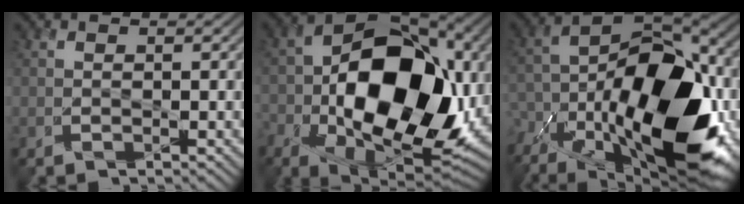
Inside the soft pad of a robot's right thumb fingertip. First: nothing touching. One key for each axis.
{"total": 18.2, "fx": -2.2, "fy": 11.5, "fz": 13.9, "tx": -0.238, "ty": -0.015, "tz": -0.032}
{"total": 20.0, "fx": -8.0, "fy": 9.8, "fz": 15.5, "tx": -0.272, "ty": -0.030, "tz": -0.125}